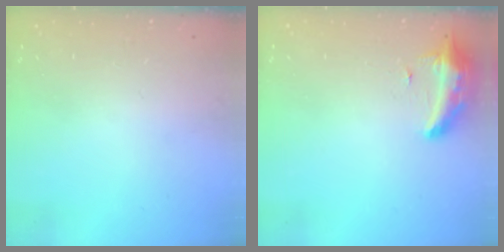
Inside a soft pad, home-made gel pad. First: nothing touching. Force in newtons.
{"total": 12.2, "press": 9.7, "slide": 7.4}